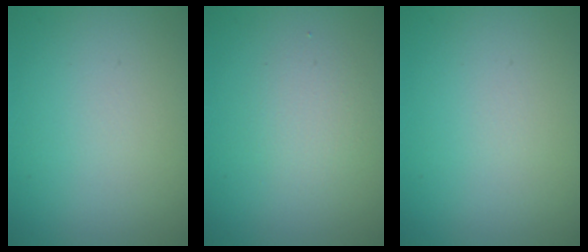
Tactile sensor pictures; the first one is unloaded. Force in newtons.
{"total": 1.9, "press": 1.9, "slide": 0.1}
{"total": 0.0}